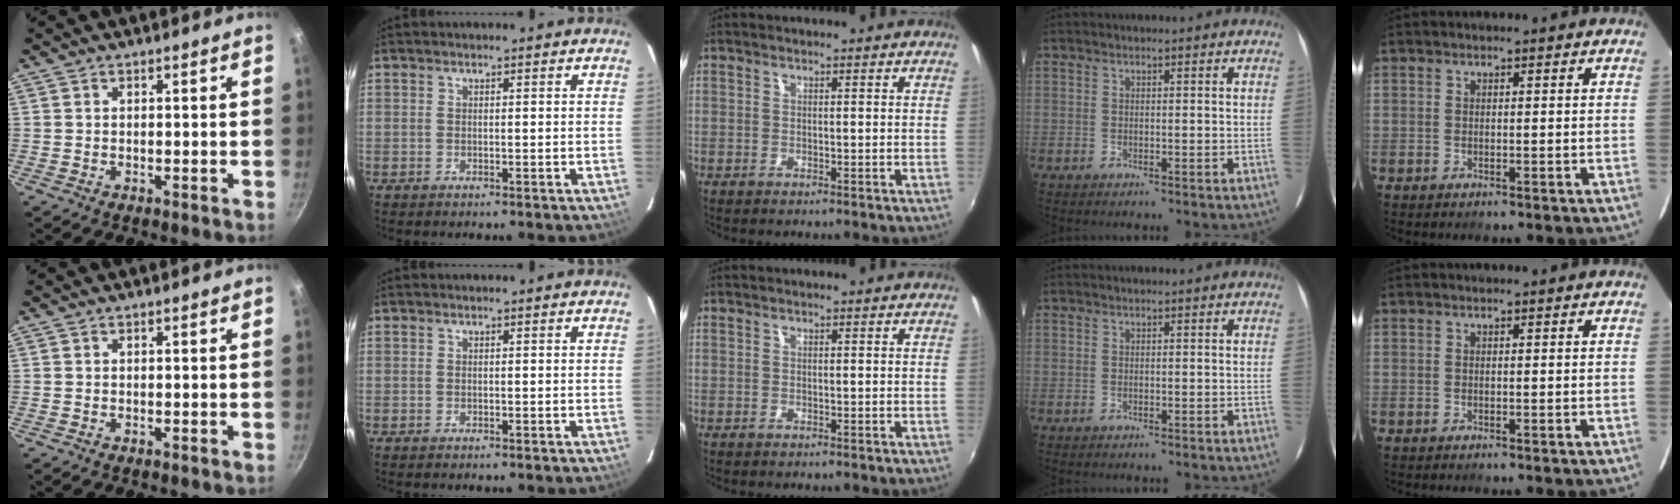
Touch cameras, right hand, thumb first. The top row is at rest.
{}